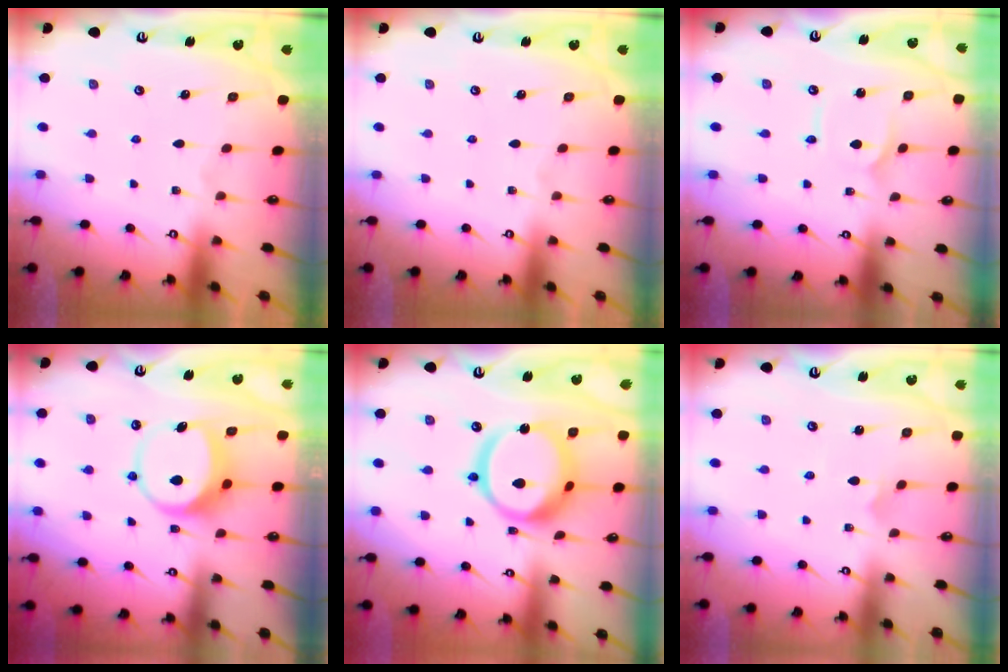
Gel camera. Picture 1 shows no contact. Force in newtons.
{"total": 0.0}
{"total": 1.6, "press": 1.6, "slide": 0.0}
{"total": 9.4, "press": 9.3, "slide": 1.4}
{"total": 18.0, "press": 17.9, "slide": 1.9}
{"total": 2.7, "press": 2.7, "slide": 0.1}